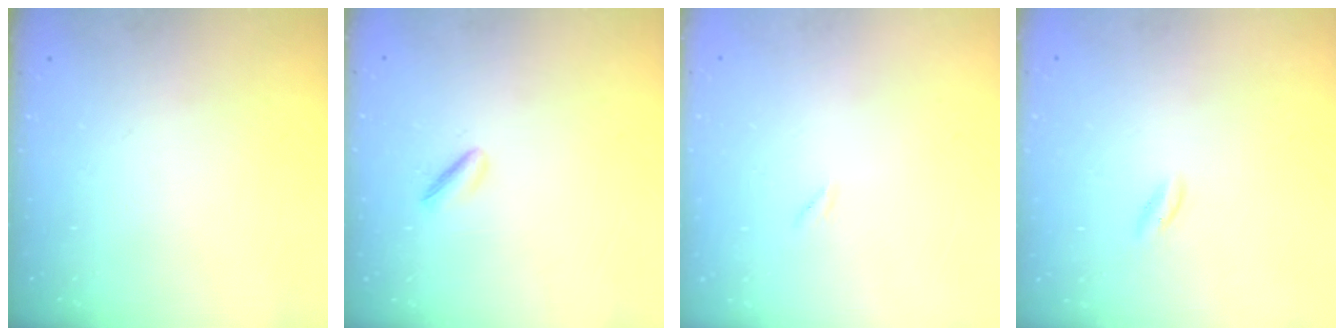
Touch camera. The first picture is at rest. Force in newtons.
{"total": 2.9, "press": 2.7, "slide": 0.9}
{"total": 1.6, "press": 1.6, "slide": 0.1}
{"total": 0.5, "press": 0.0, "slide": 0.5}